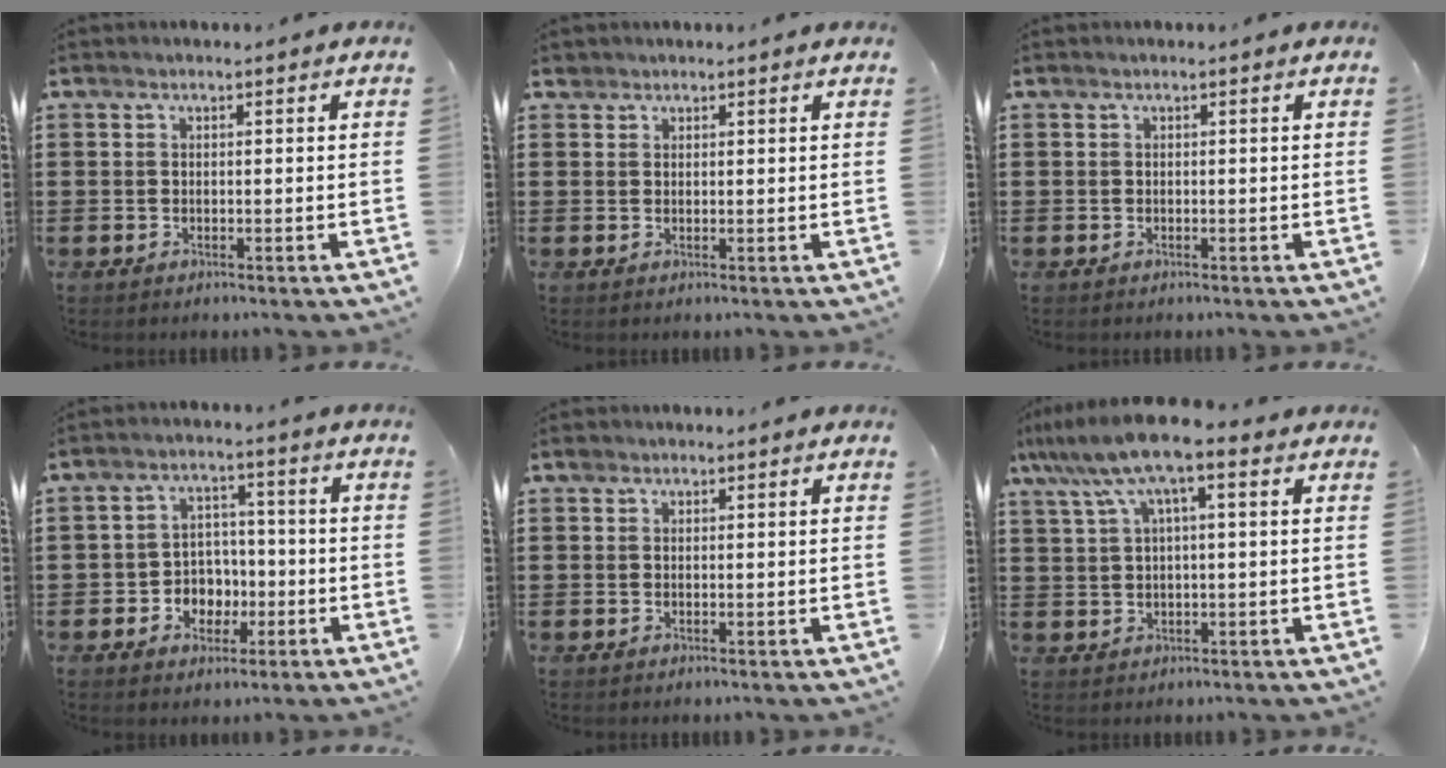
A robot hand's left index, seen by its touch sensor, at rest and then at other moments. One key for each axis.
{"total": 1.3, "fx": 1.1, "fy": 0.6, "fz": 0.2, "tx": -0.006, "ty": 0.003, "tz": 0.022}
{"total": 0.0}
{"total": 5.0, "fx": -1.7, "fy": 4.4, "fz": 1.5, "tx": -0.031, "ty": 0.011, "tz": -0.034}
{"total": 0.7, "fx": 0.5, "fy": 0.5, "fz": 0.2, "tx": -0.005, "ty": 0.003, "tz": 0.010}
{"total": 7.5, "fx": 3.5, "fy": 1.1, "fz": 6.5, "tx": -0.139, "ty": -0.008, "tz": 0.058}